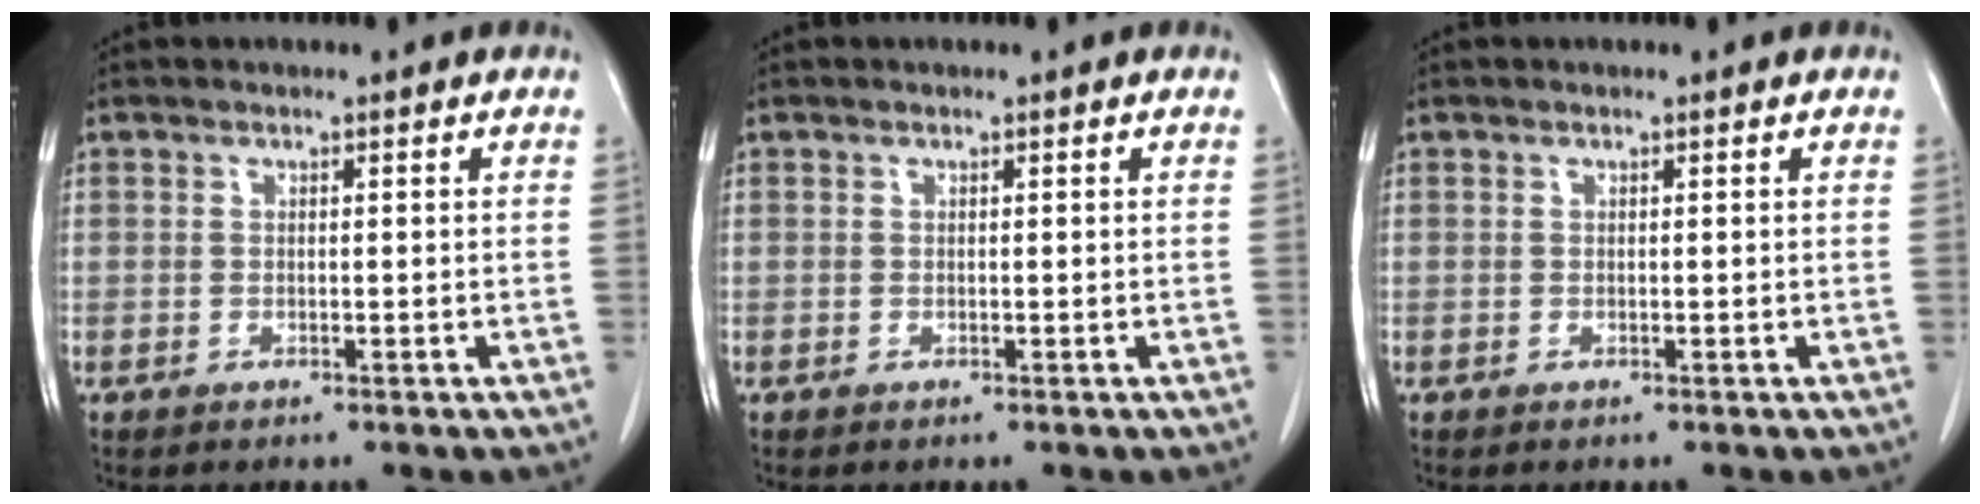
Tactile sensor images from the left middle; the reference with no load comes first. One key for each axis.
{"total": 0.0}
{"total": 0.0}